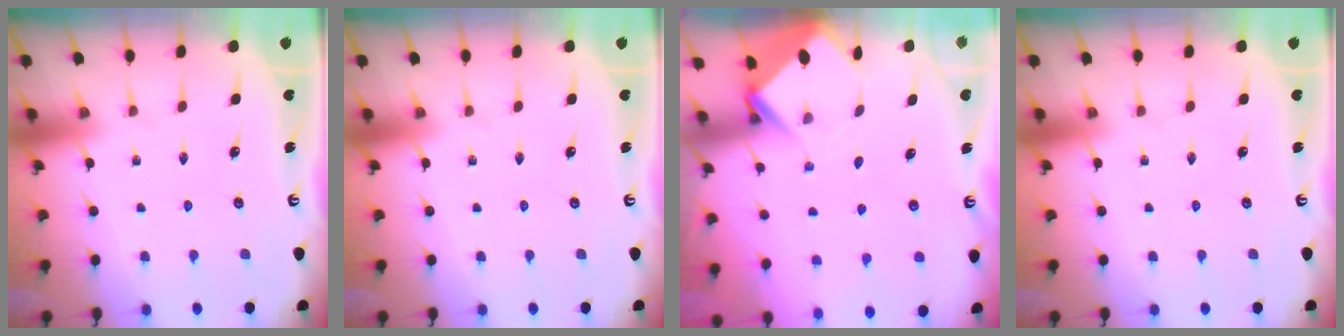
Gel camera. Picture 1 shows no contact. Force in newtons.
{"total": 0.0}
{"total": 3.5, "press": 3.5, "slide": 0.3}
{"total": 0.0}